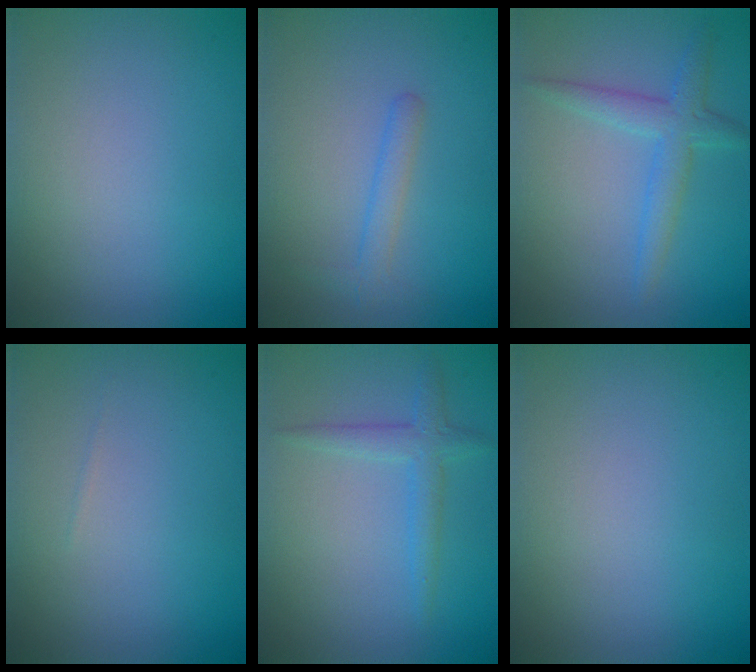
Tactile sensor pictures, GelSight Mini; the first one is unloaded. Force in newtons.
{"total": 1.6, "press": 1.6, "slide": 0.1}
{"total": 2.9, "press": 2.9, "slide": 0.1}
{"total": 0.0}
{"total": 2.1, "press": 2.1, "slide": 0.1}
{"total": 0.0}